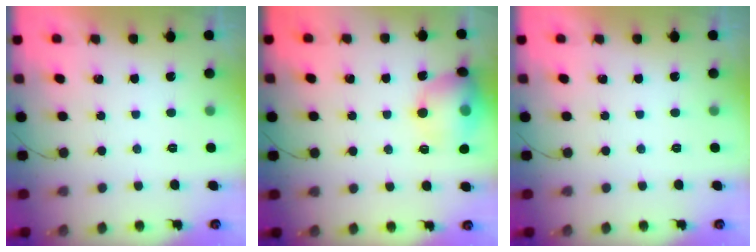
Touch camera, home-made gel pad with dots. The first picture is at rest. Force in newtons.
{"total": 13.8, "press": 13.6, "slide": 2.8}
{"total": 0.0}